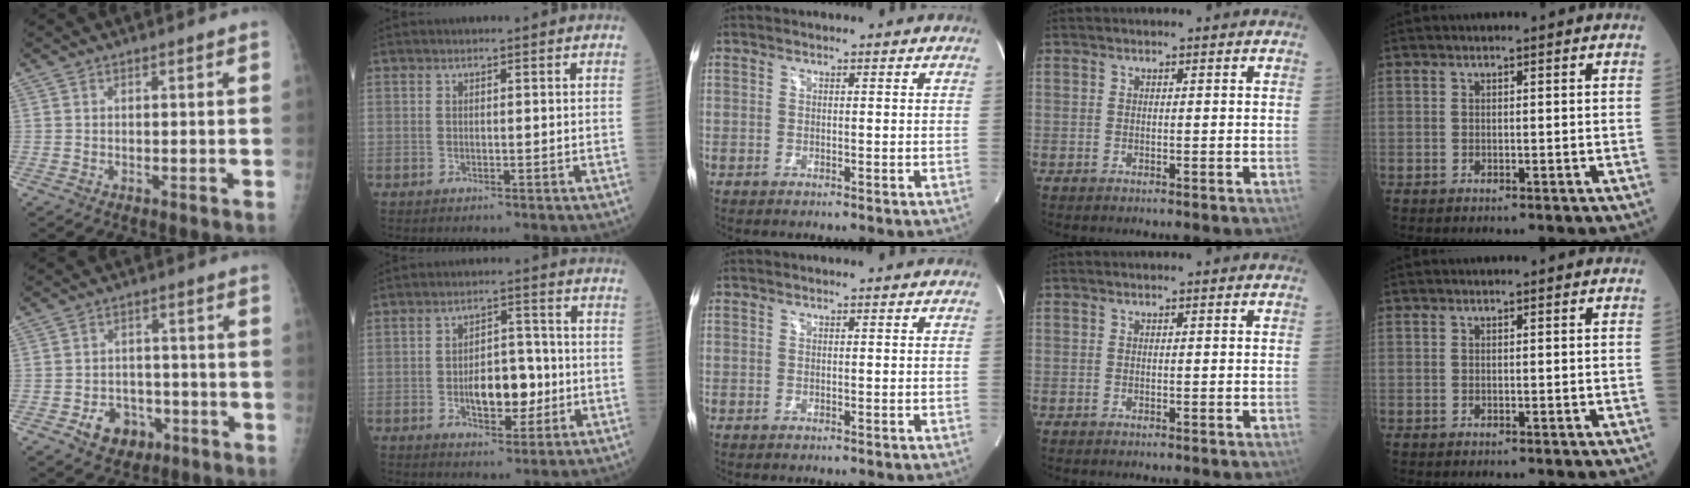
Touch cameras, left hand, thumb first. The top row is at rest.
{"thumb": {"total": 7.0, "force": [-3.1, 5.5, 2.9], "torque": [-0.020, 0.025, -0.042]}, "index": {"total": 7.5, "force": [-1.5, 3.9, 6.3], "torque": [-0.106, 0.011, -0.020]}}